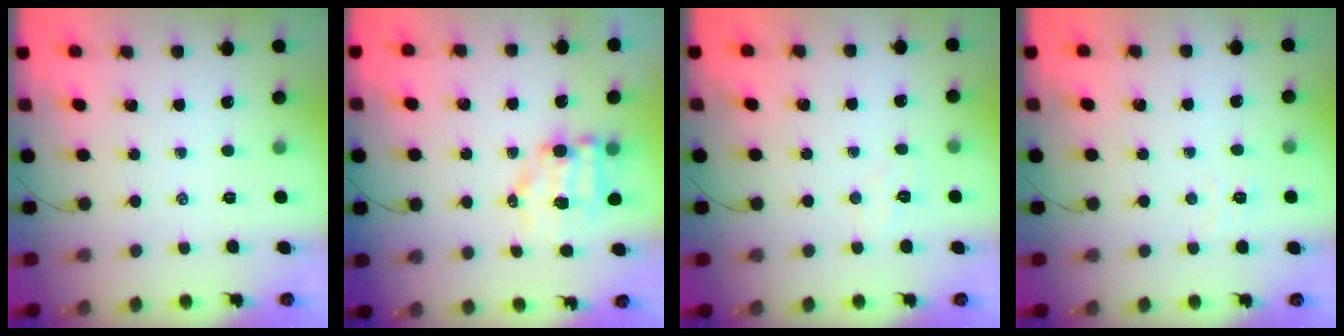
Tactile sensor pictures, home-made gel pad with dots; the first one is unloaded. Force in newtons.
{"total": 7.4, "press": 7.3, "slide": 1.0}
{"total": 3.6, "press": 3.5, "slide": 0.8}
{"total": 3.6, "press": 3.4, "slide": 0.9}